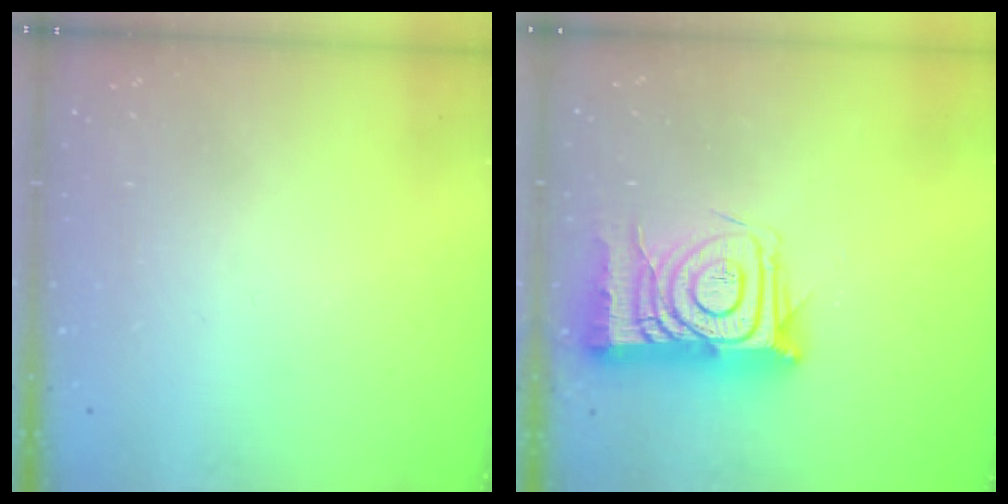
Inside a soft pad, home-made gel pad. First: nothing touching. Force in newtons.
{"total": 15.4, "press": 15.3, "slide": 1.4}